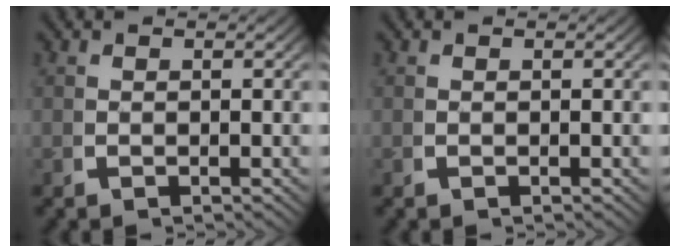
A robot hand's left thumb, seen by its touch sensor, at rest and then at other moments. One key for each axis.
{"total": 0.0}